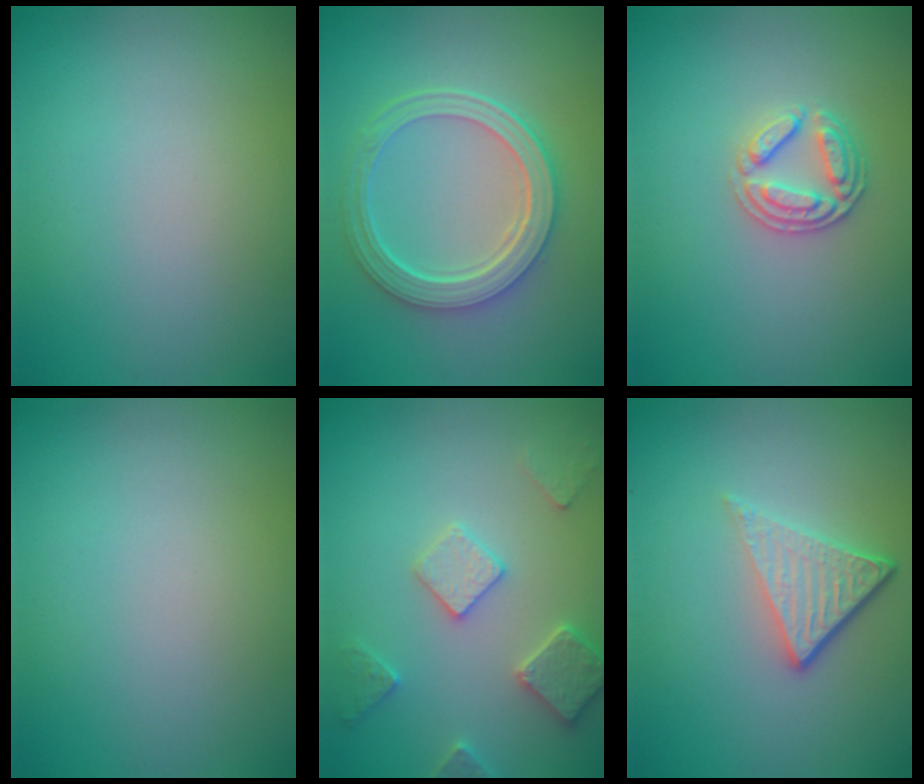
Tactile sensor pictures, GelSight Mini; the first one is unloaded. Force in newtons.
{"total": 5.7, "press": 4.3, "slide": 3.7}
{"total": 2.6, "press": 2.5, "slide": 0.6}
{"total": 0.0}
{"total": 3.8, "press": 3.7, "slide": 0.8}
{"total": 4.1, "press": 2.8, "slide": 3.1}